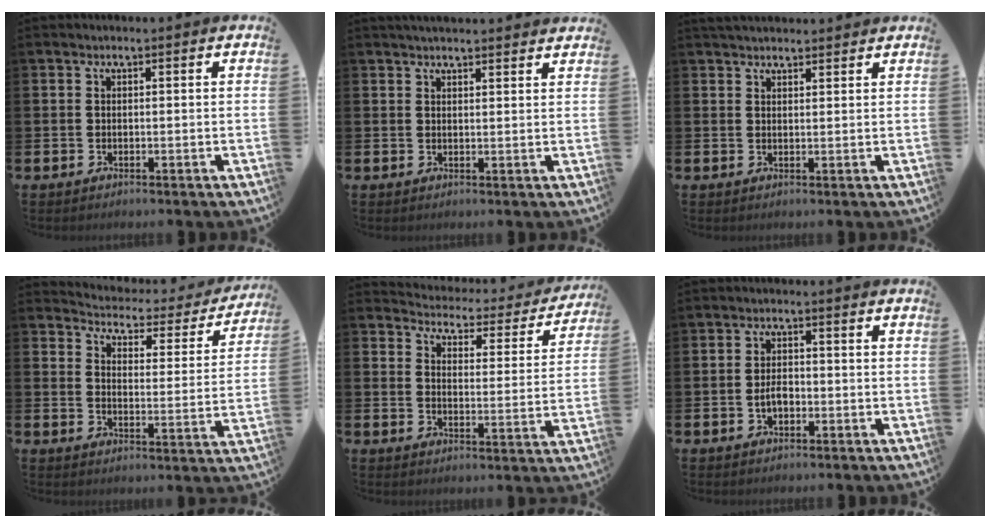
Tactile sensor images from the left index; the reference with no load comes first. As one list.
[{"total": 2.5, "force": [2.5, 0.1, 0.3], "torque": [-0.007, -0.010, 0.045]}, {"total": 2.6, "force": [2.5, 0.6, 0.3], "torque": [-0.001, -0.010, 0.043]}, {"total": 3.9, "force": [3.7, 1.1, 0.3], "torque": [-0.027, -0.041, 0.055]}, {"total": 3.9, "force": [3.8, 1.0, 0.5], "torque": [-0.029, -0.039, 0.056]}, {"total": 2.5, "force": [-0.6, 1.5, 1.9], "torque": [-0.025, 0.000, -0.014]}]